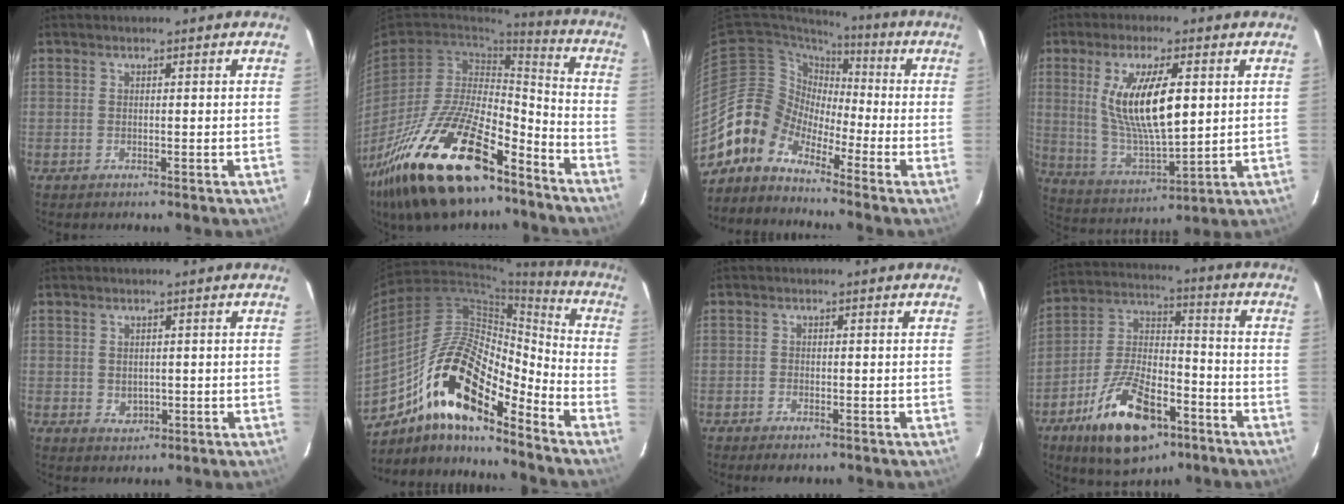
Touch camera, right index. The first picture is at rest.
{"total": 28.2, "force": [-18.3, 11.0, 18.4], "torque": [-0.362, -0.020, -0.305]}
{"total": 8.3, "force": [-5.8, 5.9, 0.1], "torque": [-0.006, 0.039, -0.138]}
{"total": 15.2, "force": [3.3, 5.0, 13.9], "torque": [-0.266, -0.006, 0.074]}
{"total": 2.5, "force": [0.1, 2.2, 1.2], "torque": [-0.020, 0.001, 0.008]}
{"total": 19.5, "force": [-12.4, 6.2, 13.6], "torque": [-0.241, 0.001, -0.238]}
{"total": 2.3, "force": [-1.7, 1.0, 1.2], "torque": [-0.031, -0.005, -0.031]}
{"total": 19.3, "force": [-10.4, 9.0, 13.6], "torque": [-0.263, 0.004, -0.171]}